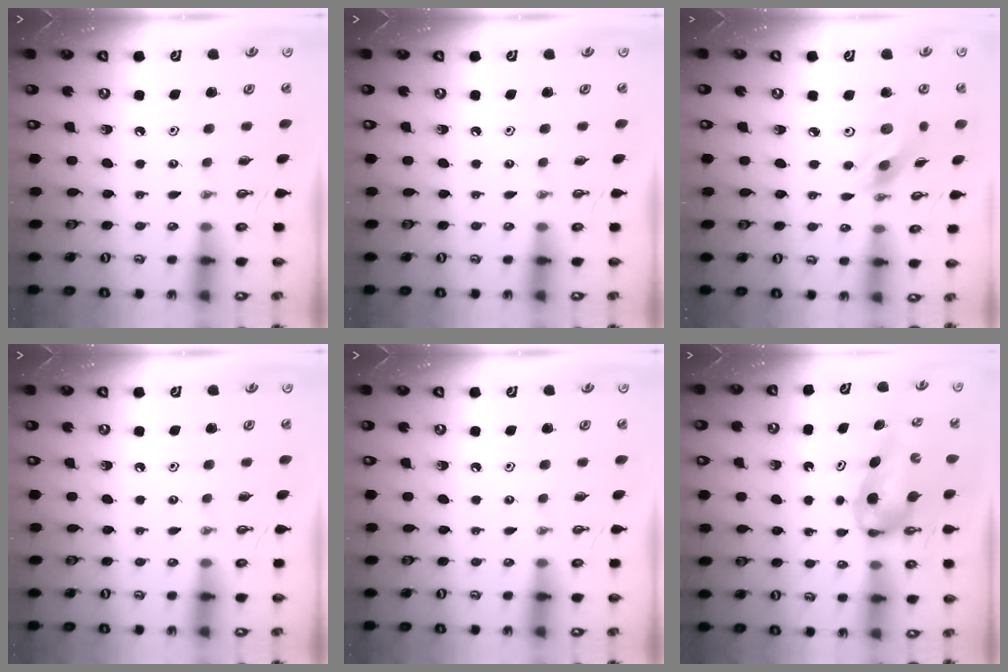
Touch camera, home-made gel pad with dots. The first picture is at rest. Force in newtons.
{"total": 0.0}
{"total": 11.0, "press": 11.0, "slide": 0.6}
{"total": 0.0}
{"total": 0.0}
{"total": 7.2, "press": 6.8, "slide": 2.4}